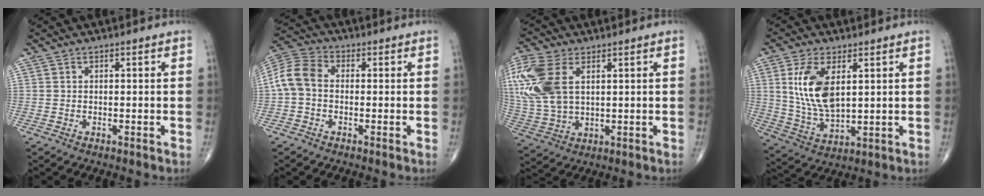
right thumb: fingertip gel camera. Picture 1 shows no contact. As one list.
[{"total": 7.6, "force": [-0.5, 5.3, 5.5], "torque": [-0.107, 0.022, -0.023]}, {"total": 16.8, "force": [5.1, 9.9, 12.7], "torque": [-0.320, -0.005, 0.103]}, {"total": 11.9, "force": [3.3, 5.9, 9.8], "torque": [-0.191, -0.018, 0.074]}]